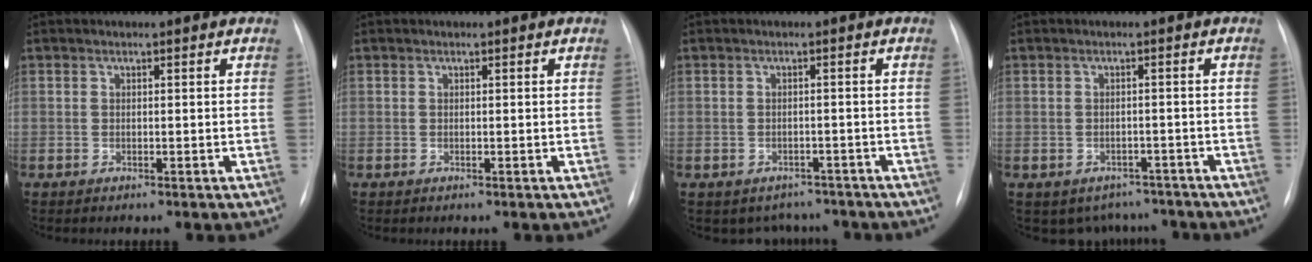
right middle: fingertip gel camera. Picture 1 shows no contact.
{"total": 0.0}
{"total": 5.0, "force": [-4.1, 2.8, 0.0], "torque": [0.010, 0.018, -0.049]}
{"total": 6.0, "force": [-4.8, 3.5, 0.4], "torque": [0.009, 0.017, -0.058]}